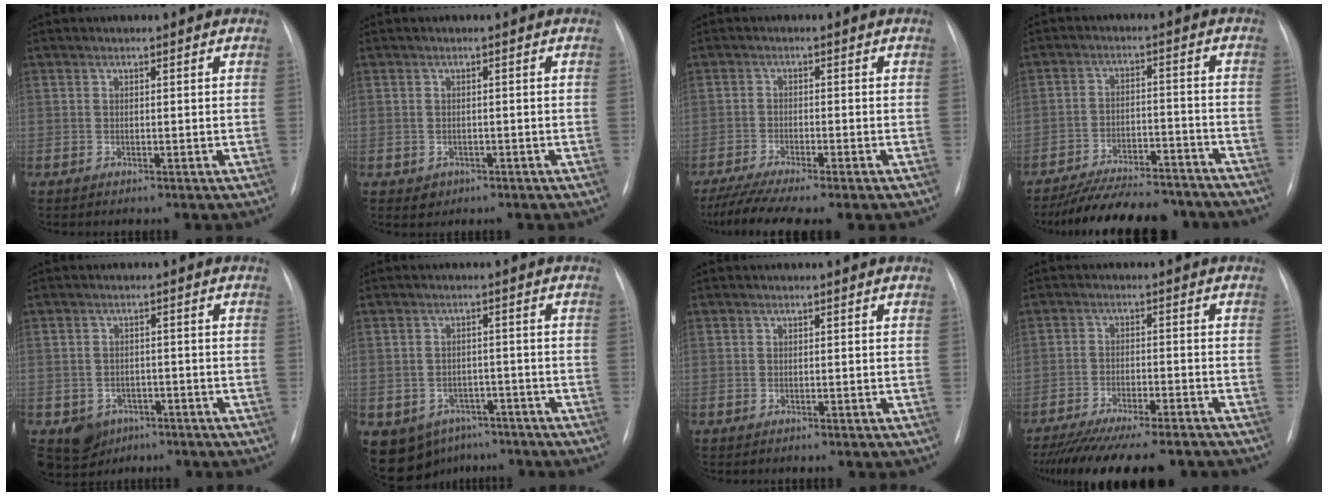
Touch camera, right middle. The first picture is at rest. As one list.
[{"total": 1.7, "force": [-0.7, 1.5, 0.3], "torque": [-0.002, 0.004, -0.005]}, {"total": 9.1, "force": [-7.3, 0.7, 5.4], "torque": [-0.090, -0.014, -0.117]}, {"total": 16.6, "force": [-14.9, 4.3, 6.0], "torque": [-0.105, 0.011, -0.212]}, {"total": 5.5, "force": [-2.9, 4.5, 1.2], "torque": [-0.021, 0.008, -0.036]}, {"total": 10.9, "force": [-6.6, 8.1, 3.1], "torque": [-0.071, 0.012, -0.080]}, {"total": 0.0}, {"total": 16.7, "force": [-14.4, 2.9, 8.0], "torque": [-0.129, -0.023, -0.205]}]